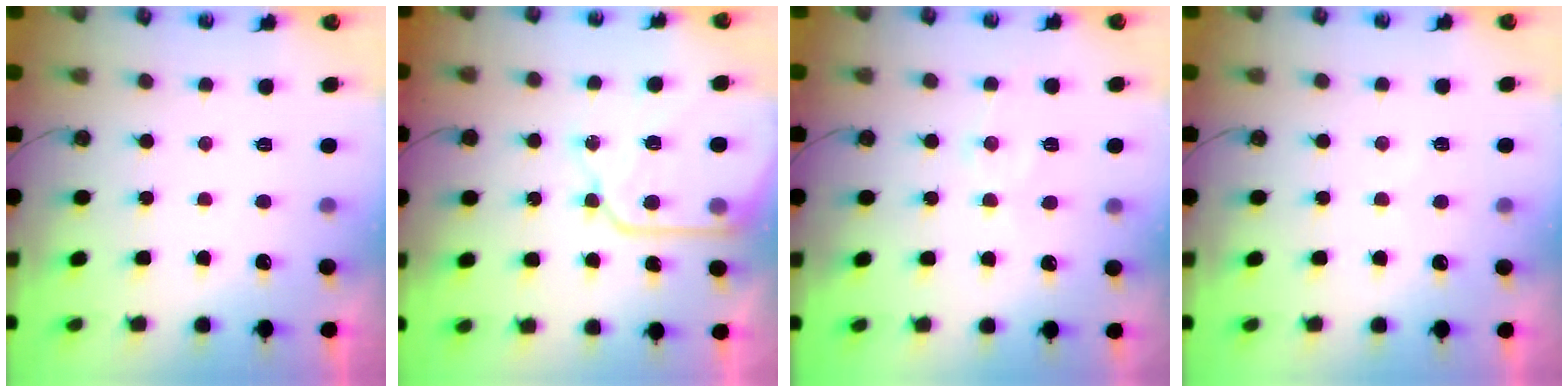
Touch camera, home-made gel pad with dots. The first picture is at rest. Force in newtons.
{"total": 14.2, "press": 14.1, "slide": 1.3}
{"total": 7.4, "press": 7.4, "slide": 0.4}
{"total": 4.4, "press": 4.3, "slide": 0.5}